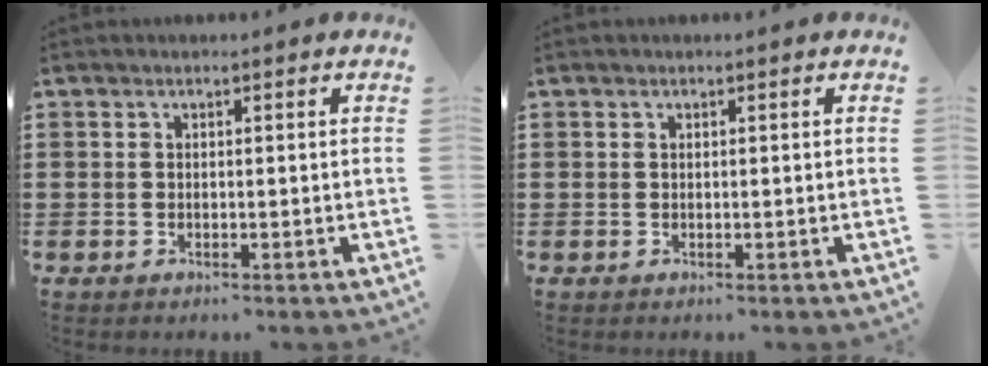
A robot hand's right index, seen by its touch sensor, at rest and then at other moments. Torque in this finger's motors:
{"motor_torque": [0.02, 0.13, 0.08, 0.01]}